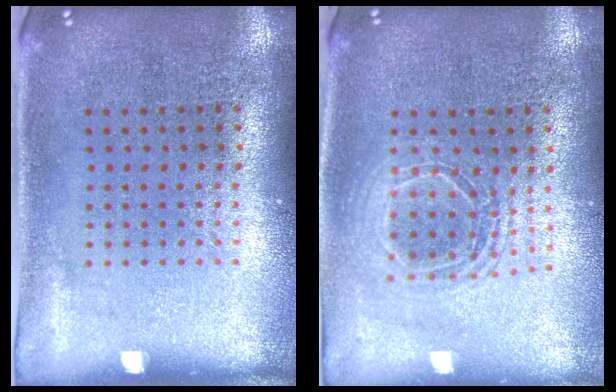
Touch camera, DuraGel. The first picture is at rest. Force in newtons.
{"total": 1.7, "press": 1.4, "slide": 0.9}